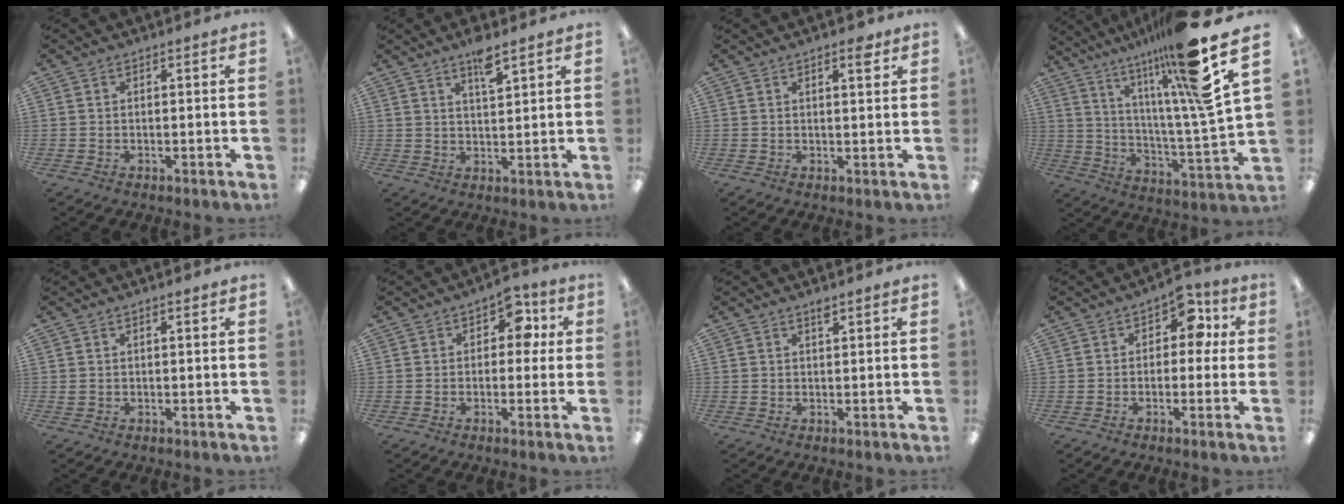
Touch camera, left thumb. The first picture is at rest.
{"total": 5.5, "force": [4.1, 1.2, 3.5], "torque": [-0.056, -0.022, 0.066]}
{"total": 3.8, "force": [2.4, 1.1, 2.8], "torque": [-0.029, -0.011, 0.033]}
{"total": 20.7, "force": [14.3, 1.9, 14.8], "torque": [-0.241, -0.093, 0.213]}
{"total": 0.8, "force": [0.3, 0.4, 0.6], "torque": [-0.012, 0.003, 0.005]}
{"total": 6.9, "force": [2.1, 4.5, 4.8], "torque": [-0.051, -0.001, 0.029]}
{"total": 1.2, "force": [1.0, 0.2, 0.6], "torque": [-0.015, 0.000, 0.018]}
{"total": 7.9, "force": [2.9, 5.0, 5.5], "torque": [-0.064, -0.008, 0.043]}